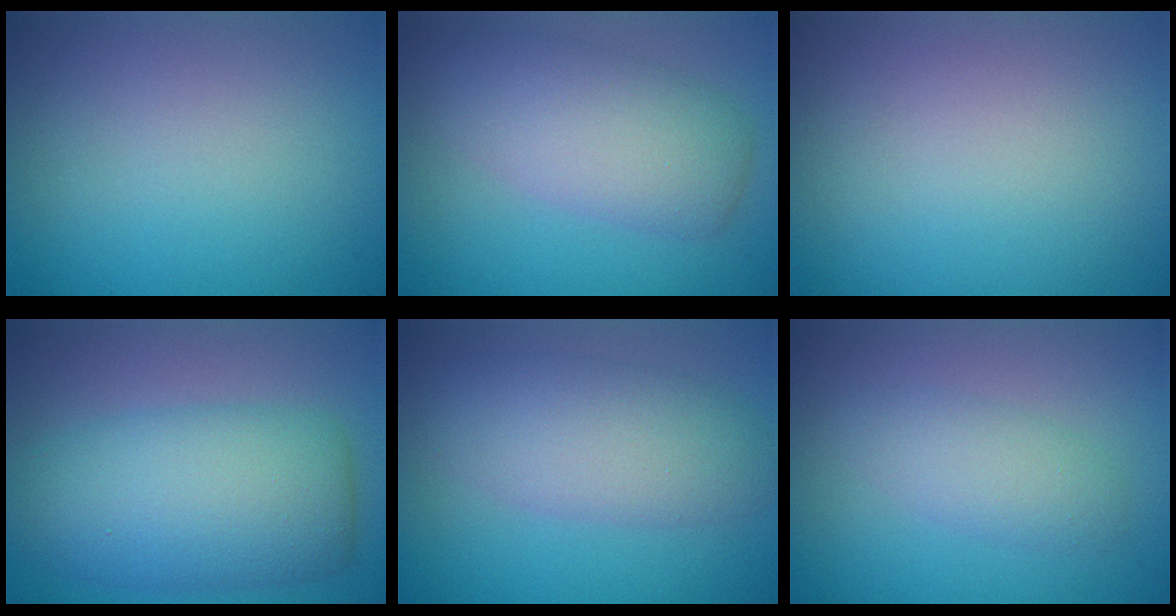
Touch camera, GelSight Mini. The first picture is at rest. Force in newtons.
{"total": 5.5, "press": 5.5, "slide": 0.5}
{"total": 0.0}
{"total": 8.0, "press": 8.0, "slide": 0.1}
{"total": 5.2, "press": 5.2, "slide": 0.1}
{"total": 2.4, "press": 2.4, "slide": 0.1}